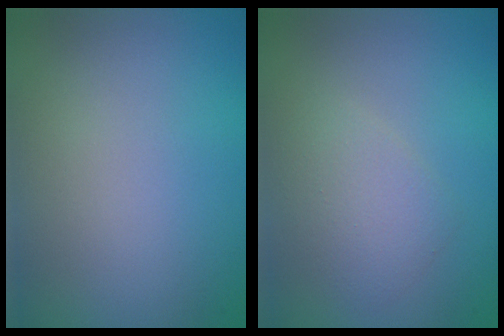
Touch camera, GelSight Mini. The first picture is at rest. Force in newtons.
{"total": 2.3, "press": 2.3, "slide": 0.0}